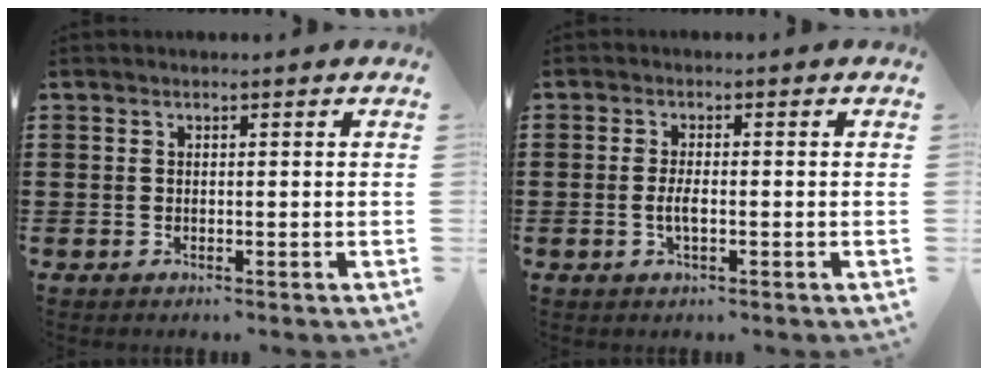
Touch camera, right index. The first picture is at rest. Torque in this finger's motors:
{"motor_torque": [2.14, 0.00, 0.23, 0.09]}